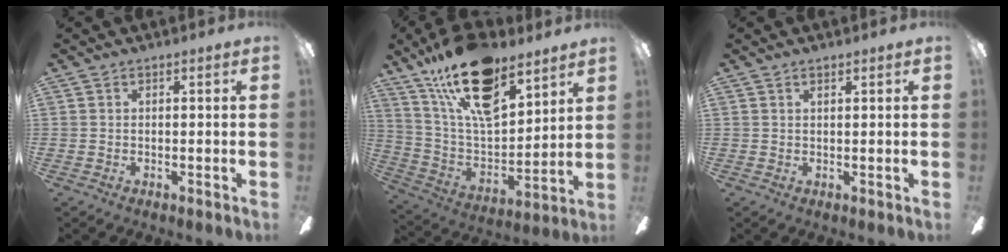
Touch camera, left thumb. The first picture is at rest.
{"total": 22.0, "force": [15.0, 9.4, 13.0], "torque": [-0.237, -0.087, 0.263]}
{"total": 1.1, "force": [0.8, 0.3, 0.6], "torque": [-0.015, 0.002, 0.015]}